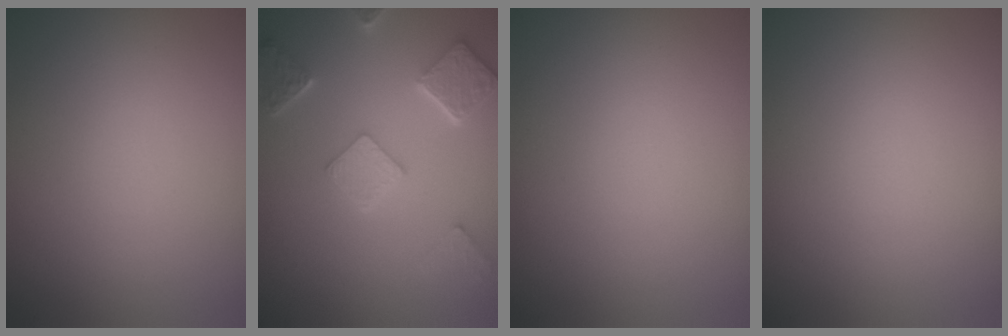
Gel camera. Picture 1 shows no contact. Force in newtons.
{"total": 4.9, "press": 3.9, "slide": 3.0}
{"total": 0.0}
{"total": 0.0}